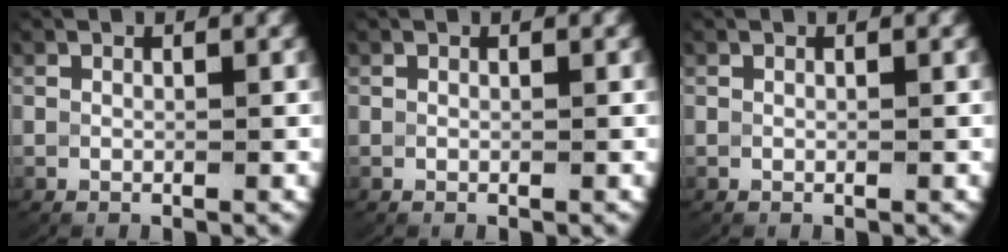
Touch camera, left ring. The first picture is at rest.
{"total": 0.0}
{"total": 0.0}